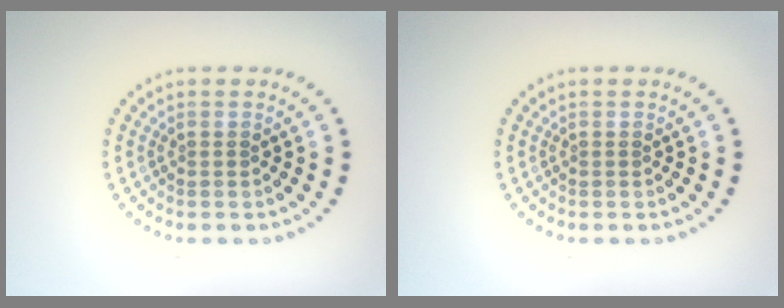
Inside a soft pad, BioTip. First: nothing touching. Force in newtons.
{"total": 0.0}